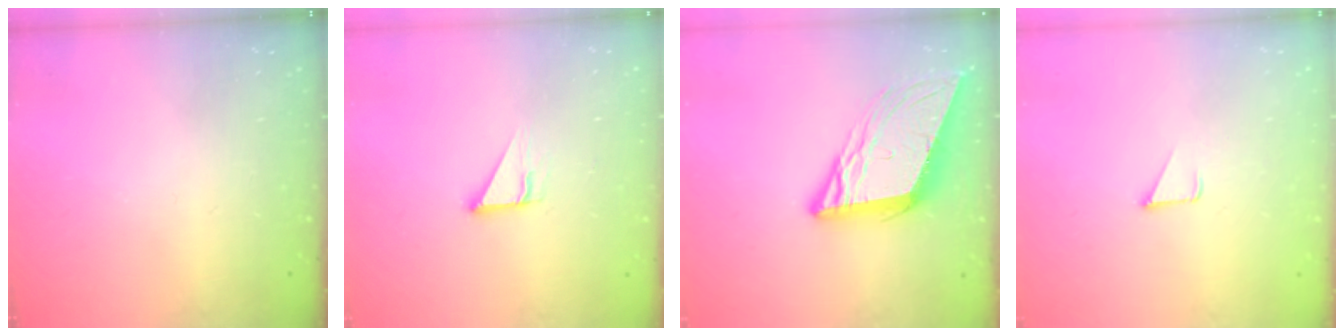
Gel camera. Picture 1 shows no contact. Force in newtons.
{"total": 3.8, "press": 3.8, "slide": 0.2}
{"total": 11.6, "press": 11.2, "slide": 2.9}
{"total": 1.5, "press": 1.5, "slide": 0.1}